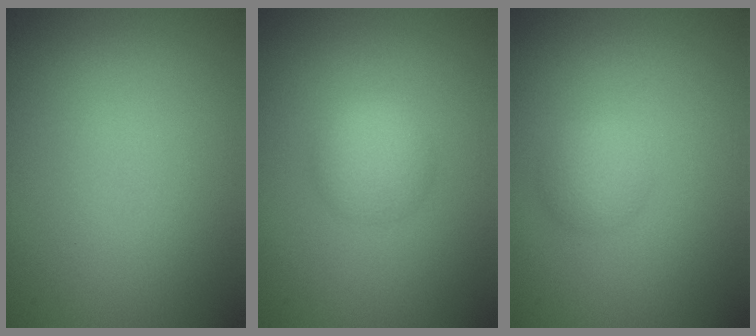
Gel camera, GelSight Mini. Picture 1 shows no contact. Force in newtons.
{"total": 2.5, "press": 2.5, "slide": 0.1}
{"total": 1.8, "press": 1.8, "slide": 0.2}